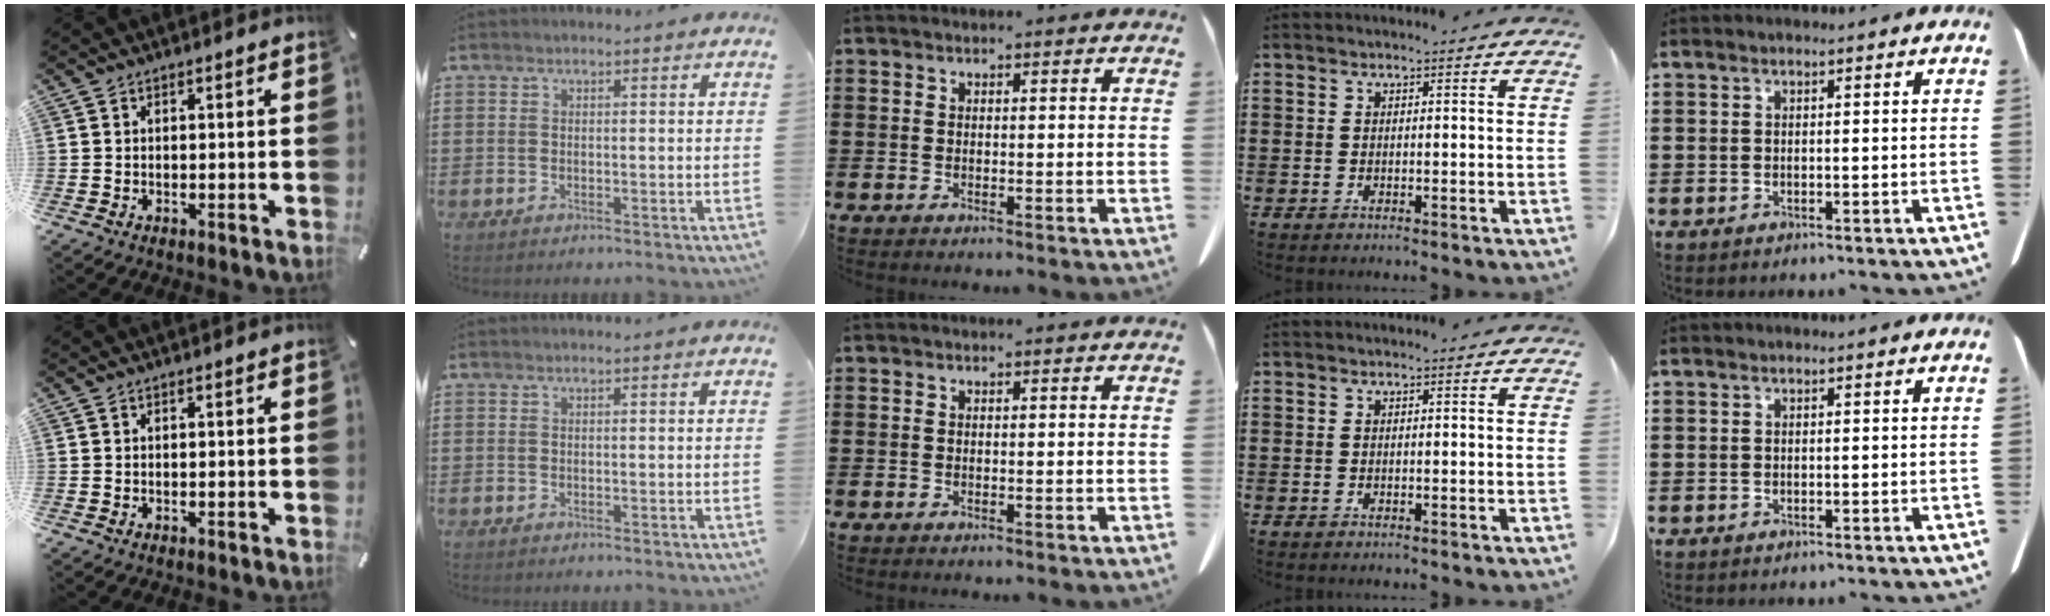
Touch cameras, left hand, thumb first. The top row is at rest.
{}